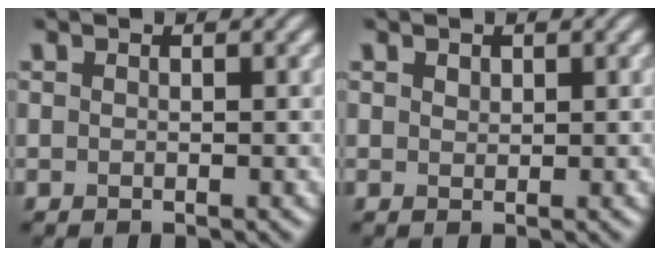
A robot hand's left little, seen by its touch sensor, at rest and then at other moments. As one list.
[{"total": 0.7, "force": [0.5, 0.5, 0.2], "torque": [-0.006, -0.001, 0.010]}]